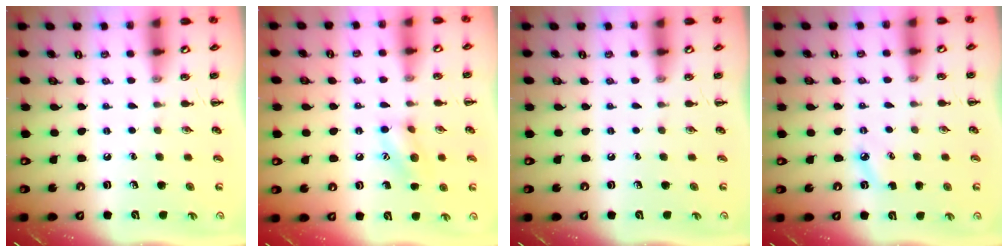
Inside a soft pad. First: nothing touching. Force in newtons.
{"total": 9.6, "press": 9.6, "slide": 0.5}
{"total": 0.0}
{"total": 4.1, "press": 3.9, "slide": 1.5}